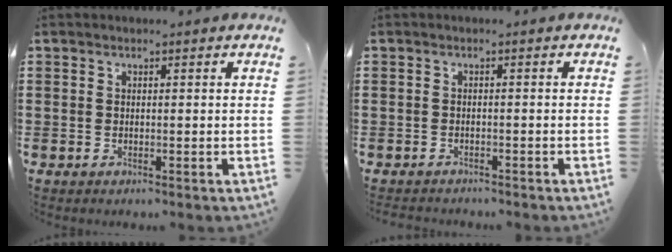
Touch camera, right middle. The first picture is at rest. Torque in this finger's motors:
{"motor_torque": [0.29, -0.20, 0.03, 0.03]}